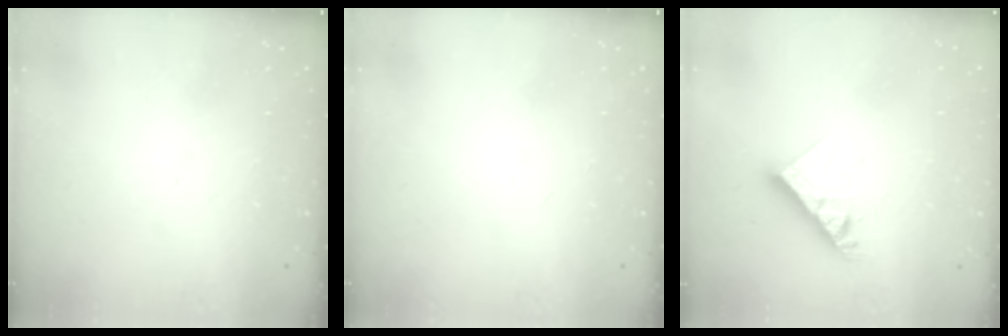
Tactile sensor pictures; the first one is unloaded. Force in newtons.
{"total": 0.0}
{"total": 8.7, "press": 8.7, "slide": 0.8}